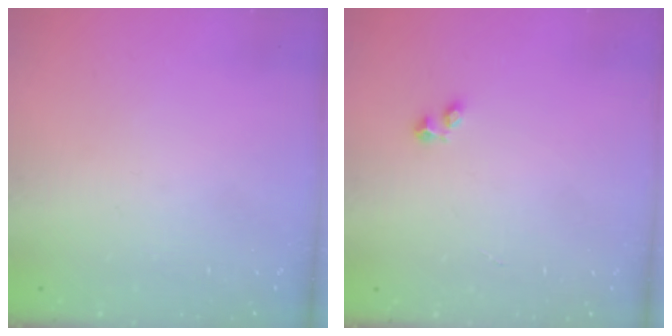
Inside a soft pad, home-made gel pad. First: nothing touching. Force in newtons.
{"total": 2.4, "press": 2.4, "slide": 0.4}